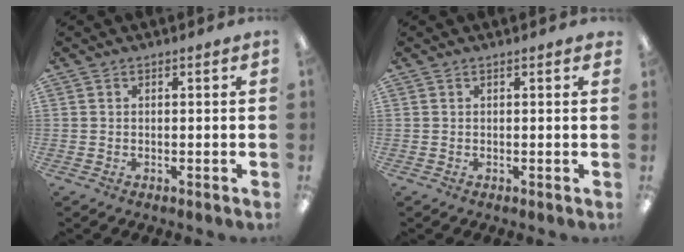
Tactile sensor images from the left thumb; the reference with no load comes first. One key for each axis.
{"total": 0.0}